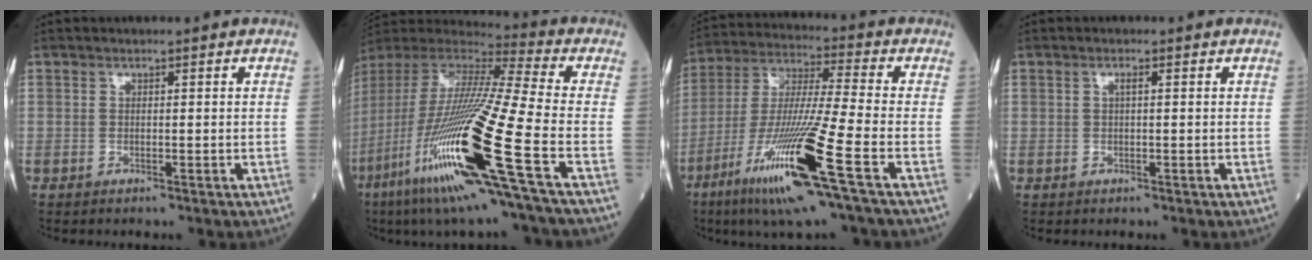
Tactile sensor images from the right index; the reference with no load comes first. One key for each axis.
{"total": 26.8, "fx": -9.8, "fy": 0.3, "fz": 24.9, "tx": -0.504, "ty": -0.061, "tz": -0.192}
{"total": 17.9, "fx": -8.1, "fy": -0.9, "fz": 15.9, "tx": -0.340, "ty": -0.040, "tz": -0.157}
{"total": 0.8, "fx": 0.2, "fy": 0.1, "fz": 0.8, "tx": -0.017, "ty": 0.002, "tz": 0.003}